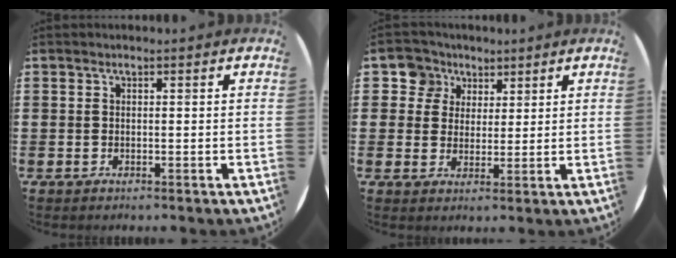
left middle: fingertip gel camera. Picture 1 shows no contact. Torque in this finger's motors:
{"motor_torque": [0.08, -0.05, 0.00, 0.00]}